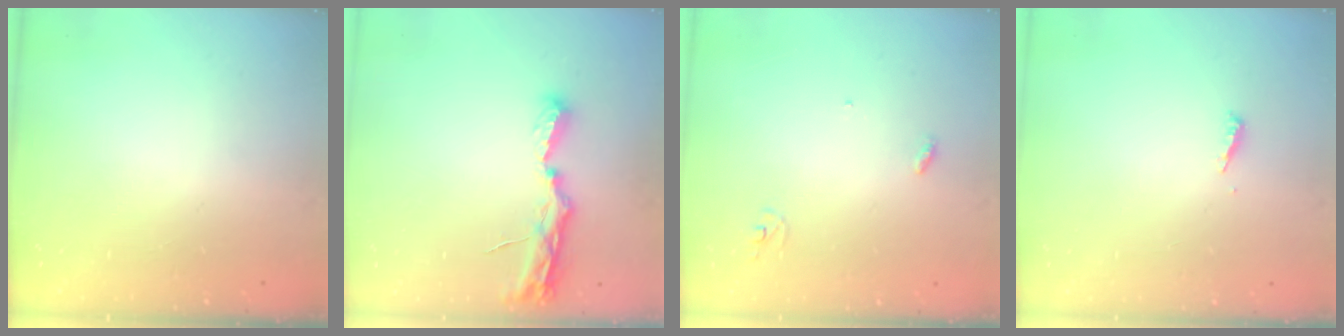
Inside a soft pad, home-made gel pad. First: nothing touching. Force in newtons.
{"total": 8.0, "press": 8.0, "slide": 0.7}
{"total": 2.9, "press": 2.9, "slide": 0.2}
{"total": 3.6, "press": 3.6, "slide": 0.4}